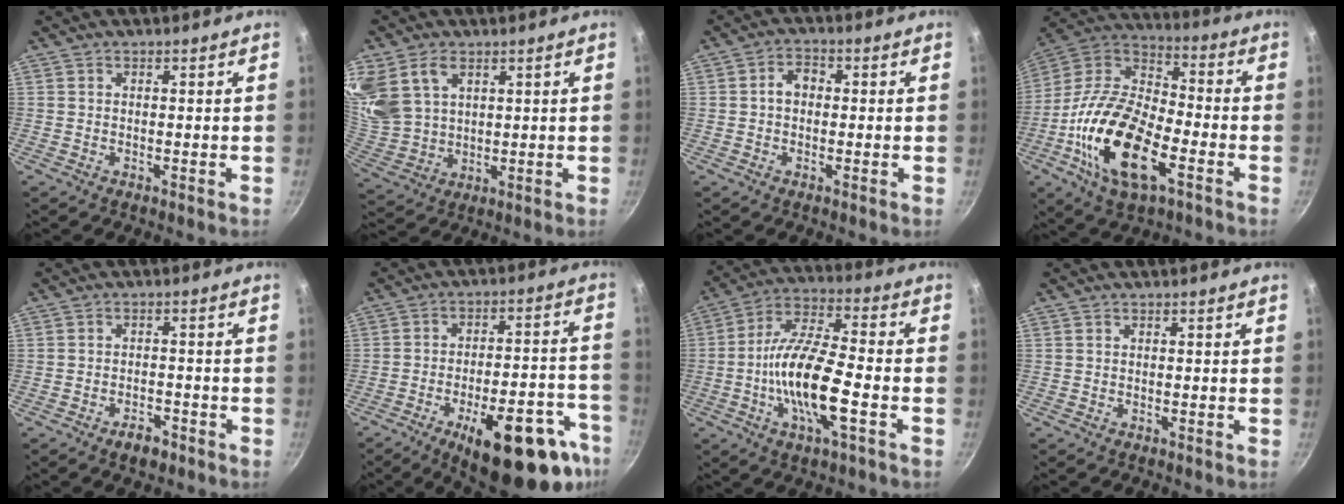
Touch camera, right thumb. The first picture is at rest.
{"total": 12.2, "force": [5.8, 8.4, 6.6], "torque": [-0.129, -0.020, 0.132]}
{"total": 3.8, "force": [0.0, 2.9, 2.5], "torque": [-0.024, 0.013, -0.005]}
{"total": 22.5, "force": [-7.9, 11.0, 18.0], "torque": [-0.332, 0.032, -0.165]}
{"total": 3.8, "force": [-2.5, 1.9, 2.0], "torque": [-0.024, 0.021, -0.035]}
{"total": 23.2, "force": [-12.7, 8.8, 17.4], "torque": [-0.180, 0.057, -0.170]}
{"total": 15.6, "force": [-4.2, 4.8, 14.2], "torque": [-0.266, 0.031, -0.091]}
{"total": 0.0}